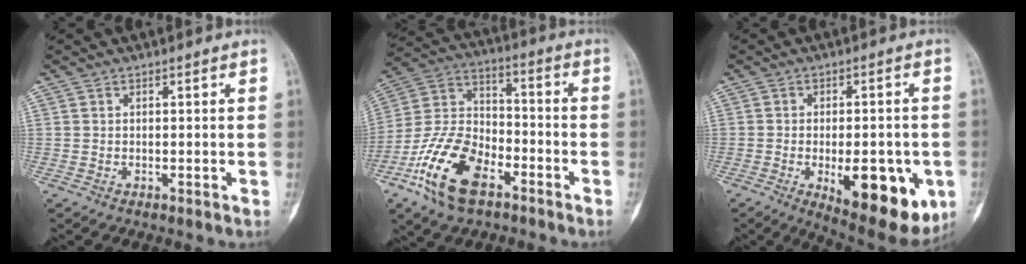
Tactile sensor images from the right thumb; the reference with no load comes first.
{"total": 17.1, "force": [-8.9, 9.2, 11.3], "torque": [-0.216, 0.050, -0.174]}
{"total": 17.4, "force": [-5.2, 7.4, 14.8], "torque": [-0.156, -0.003, -0.052]}